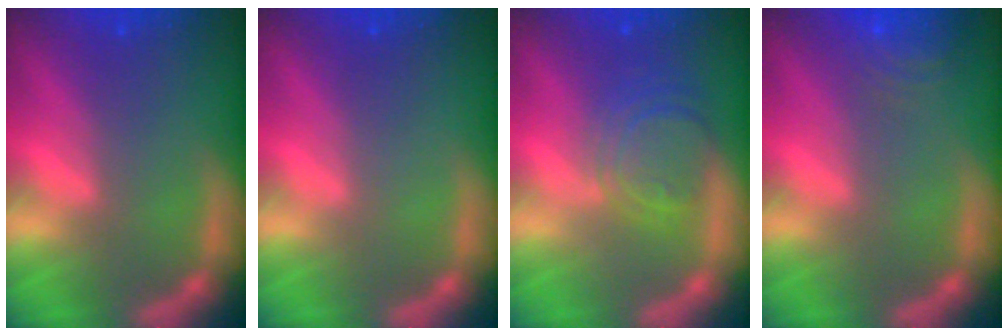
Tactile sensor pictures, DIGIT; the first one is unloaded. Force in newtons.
{"total": 0.0}
{"total": 5.6}
{"total": 5.1}